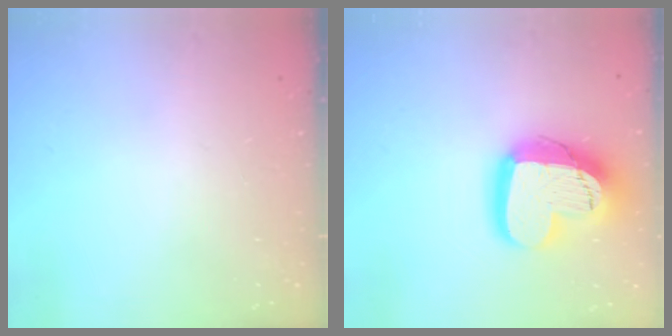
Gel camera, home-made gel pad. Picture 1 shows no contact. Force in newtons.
{"total": 19.1, "press": 19.1, "slide": 1.4}